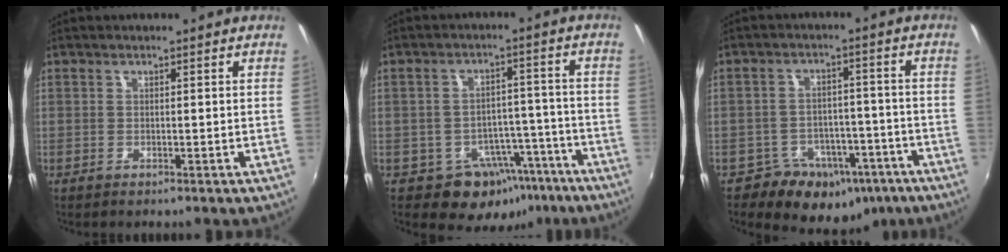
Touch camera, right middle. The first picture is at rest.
{"total": 10.1, "force": [-6.2, 7.2, 3.1], "torque": [-0.046, 0.035, -0.060]}
{"total": 12.3, "force": [-7.7, 8.9, 3.7], "torque": [-0.074, 0.025, -0.087]}